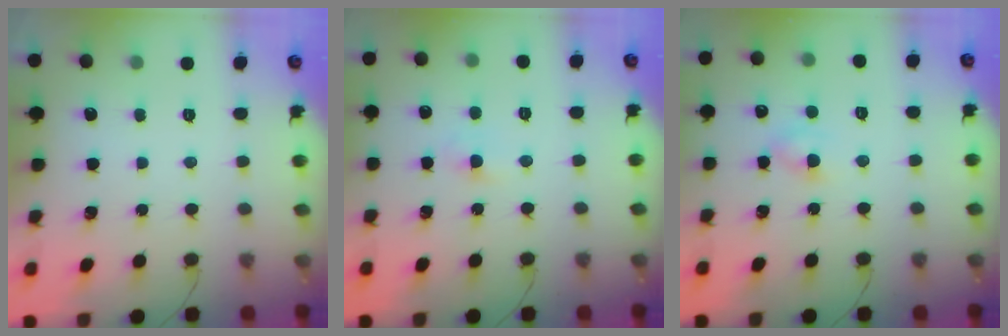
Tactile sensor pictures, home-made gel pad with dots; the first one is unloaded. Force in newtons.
{"total": 3.5, "press": 3.3, "slide": 1.2}
{"total": 2.6, "press": 2.3, "slide": 1.1}